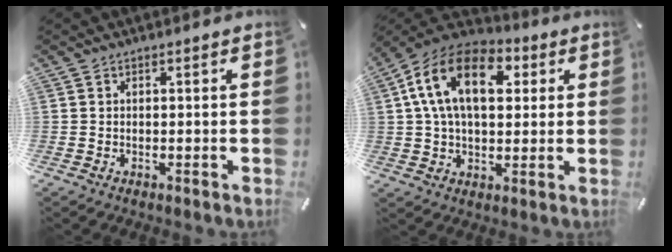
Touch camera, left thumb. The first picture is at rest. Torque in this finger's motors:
{"motor_torque": [0.63, 1.66, 1.55, -1.22, 0.72]}